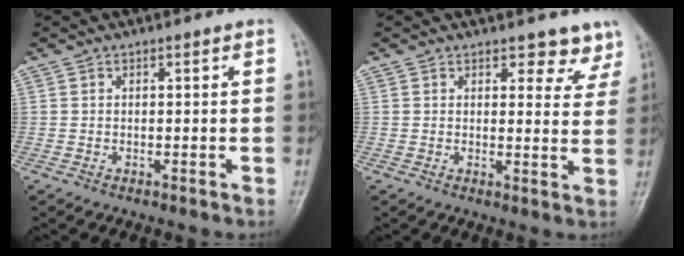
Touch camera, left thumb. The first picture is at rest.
{"total": 5.1, "force": [4.2, 2.5, 1.4], "torque": [0.020, -0.028, 0.040]}